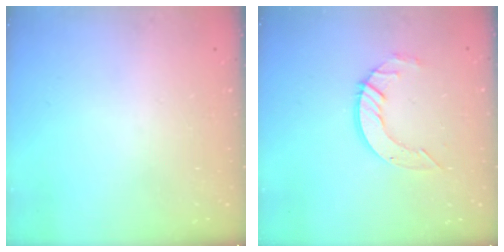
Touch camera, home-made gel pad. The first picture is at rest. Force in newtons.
{"total": 8.7, "press": 8.6, "slide": 0.8}